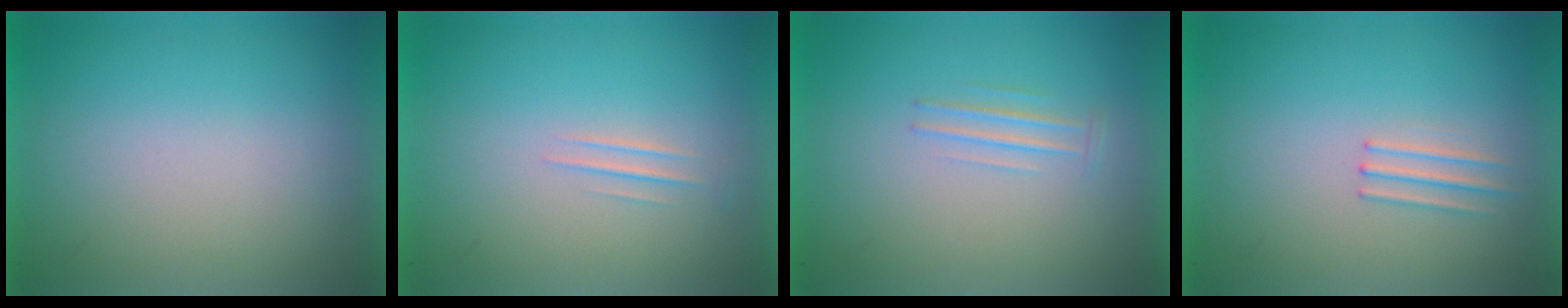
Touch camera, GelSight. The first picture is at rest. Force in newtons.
{"total": 1.0}
{"total": 1.1}
{"total": 1.2}